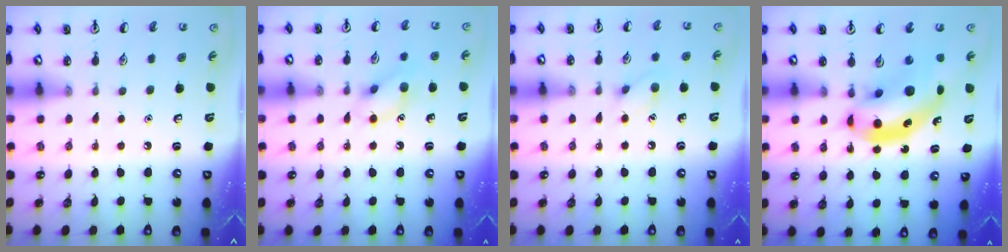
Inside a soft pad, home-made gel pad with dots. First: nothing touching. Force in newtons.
{"total": 9.9, "press": 9.9, "slide": 0.7}
{"total": 6.4, "press": 6.4, "slide": 0.9}
{"total": 11.4, "press": 10.9, "slide": 3.3}